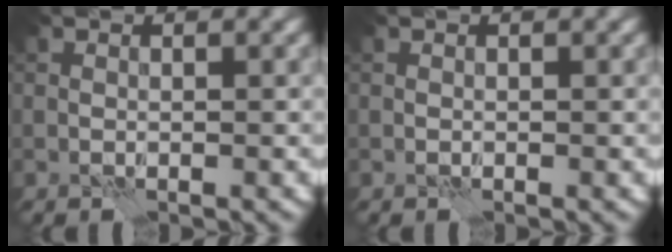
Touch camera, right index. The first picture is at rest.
{"total": 0.0}